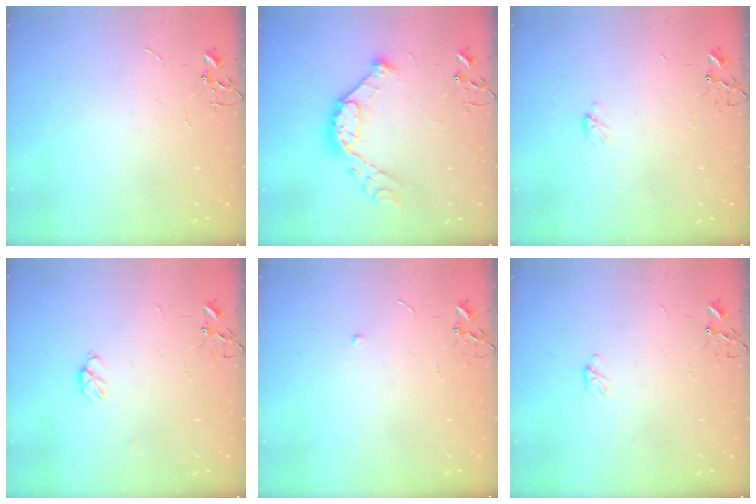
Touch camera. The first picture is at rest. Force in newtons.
{"total": 13.3, "press": 13.3, "slide": 0.2}
{"total": 2.9, "press": 2.9, "slide": 0.4}
{"total": 4.9, "press": 4.9, "slide": 0.7}
{"total": 3.8, "press": 3.8, "slide": 0.6}
{"total": 2.9, "press": 2.9, "slide": 0.4}